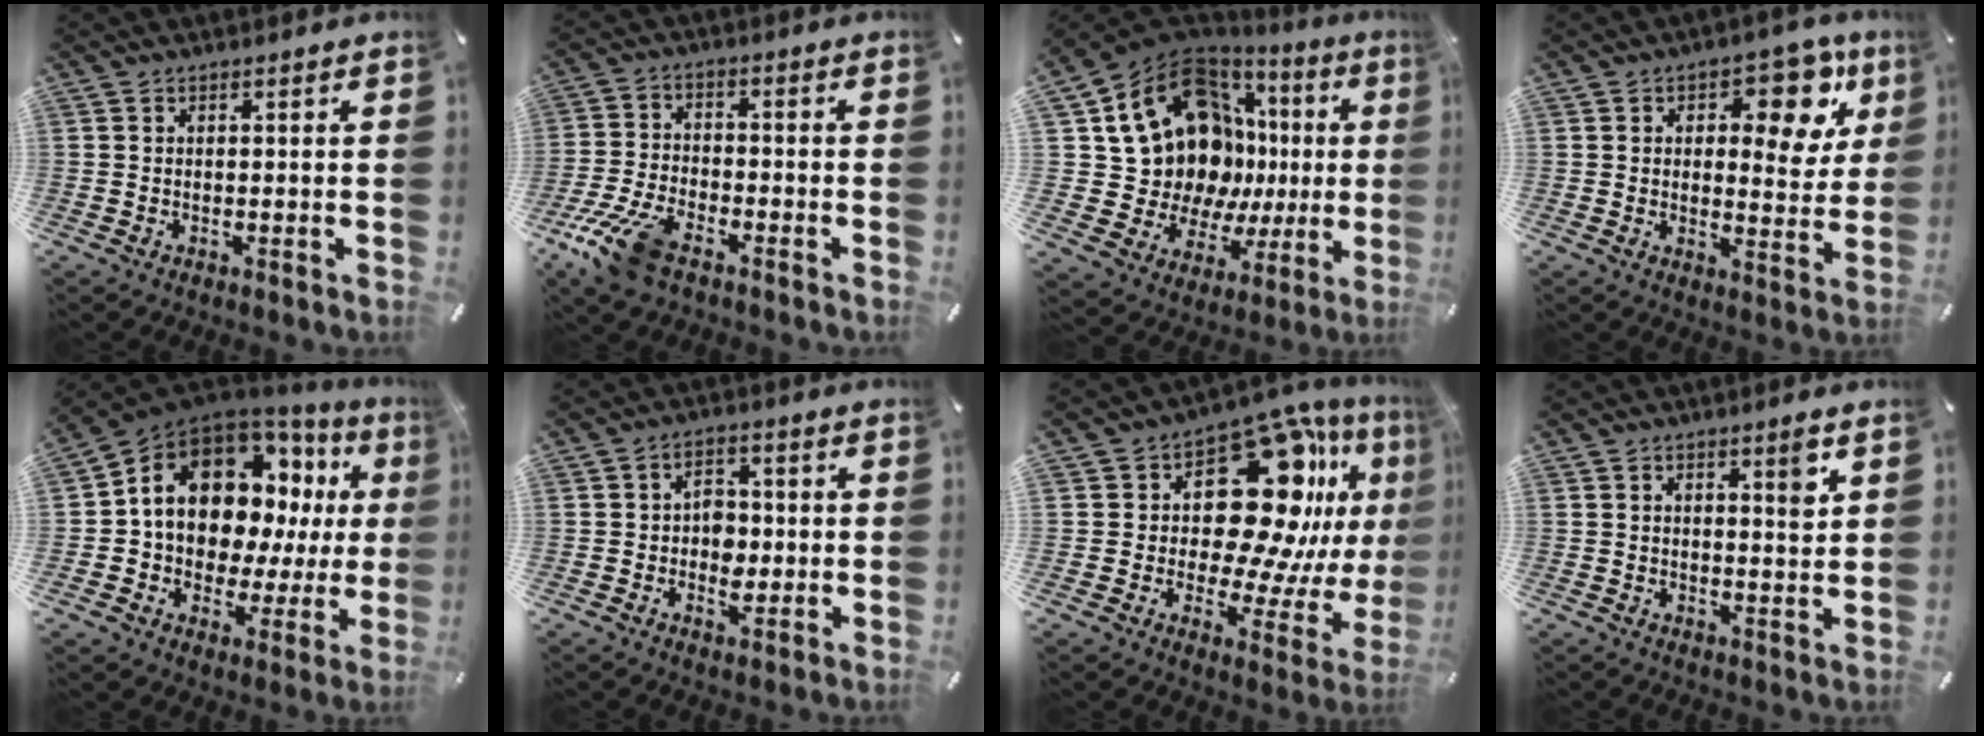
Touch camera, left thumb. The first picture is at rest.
{"total": 10.5, "force": [-6.9, 4.6, 6.4], "torque": [-0.138, 0.024, -0.131]}
{"total": 20.6, "force": [7.9, 14.3, 12.6], "torque": [-0.236, -0.076, 0.165]}
{"total": 13.2, "force": [5.9, 6.8, 9.6], "torque": [-0.108, -0.034, 0.091]}
{"total": 13.7, "force": [5.9, 9.7, 7.6], "torque": [-0.141, -0.051, 0.110]}
{"total": 5.7, "force": [-0.9, 4.3, 3.6], "torque": [-0.043, 0.002, -0.019]}
{"total": 22.1, "force": [8.9, 13.0, 15.6], "torque": [-0.206, -0.081, 0.155]}
{"total": 4.7, "force": [2.3, 1.3, 3.9], "torque": [-0.050, -0.011, 0.030]}